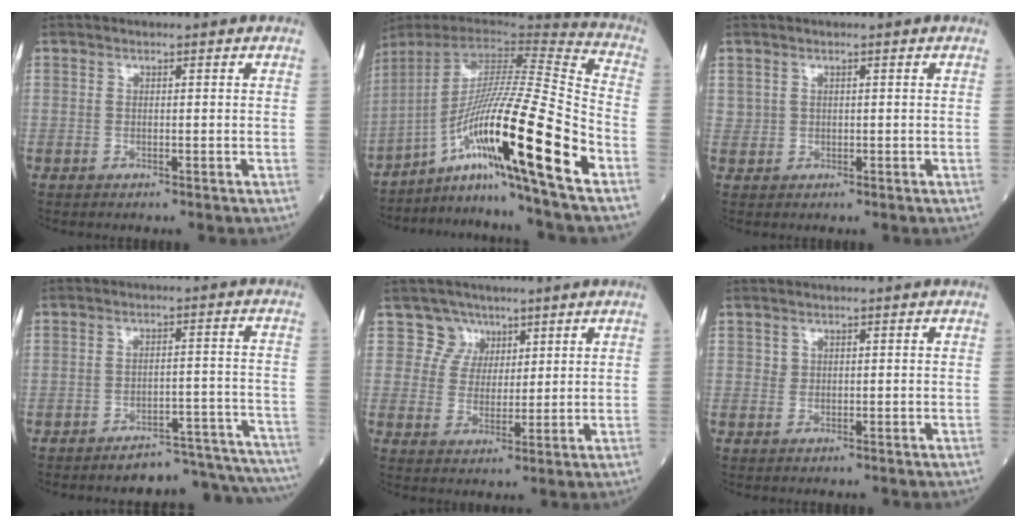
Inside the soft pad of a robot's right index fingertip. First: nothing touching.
{"total": 21.6, "force": [-10.4, -1.8, 18.9], "torque": [-0.337, -0.015, -0.190]}
{"total": 1.2, "force": [0.6, 1.1, 0.1], "torque": [0.009, 0.004, 0.008]}
{"total": 14.3, "force": [-14.1, 0.8, 2.3], "torque": [0.012, 0.028, -0.171]}
{"total": 4.6, "force": [2.9, 3.5, -0.7], "torque": [0.019, -0.001, 0.050]}
{"total": 0.6, "force": [0.2, 0.5, 0.1], "torque": [0.005, 0.003, 0.001]}